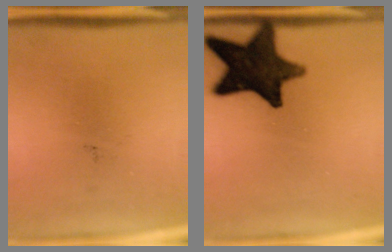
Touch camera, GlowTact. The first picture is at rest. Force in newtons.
{"total": 15.4}